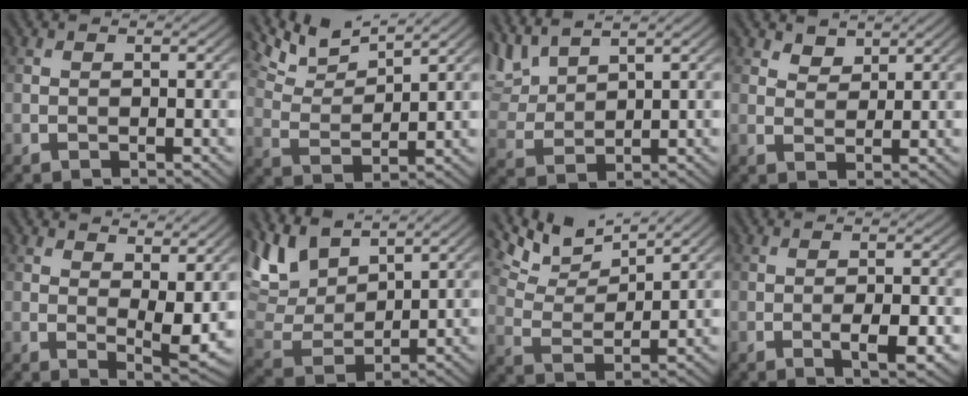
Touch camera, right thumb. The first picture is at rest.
{"total": 6.9, "force": [5.6, 1.6, 3.6], "torque": [-0.093, 0.006, 0.117]}
{"total": 6.6, "force": [5.2, 2.1, 3.6], "torque": [-0.099, 0.013, 0.107]}
{"total": 2.5, "force": [2.0, 1.3, 0.7], "torque": [-0.017, -0.003, 0.040]}
{"total": 6.8, "force": [3.2, 2.7, 5.4], "torque": [-0.084, -0.011, 0.059]}
{"total": 9.9, "force": [6.8, 4.3, 5.7], "torque": [-0.165, 0.009, 0.135]}
{"total": 8.1, "force": [6.6, 2.2, 4.2], "torque": [-0.104, 0.004, 0.120]}
{"total": 4.2, "force": [-1.7, 1.0, 3.8], "torque": [-0.062, 0.002, -0.024]}